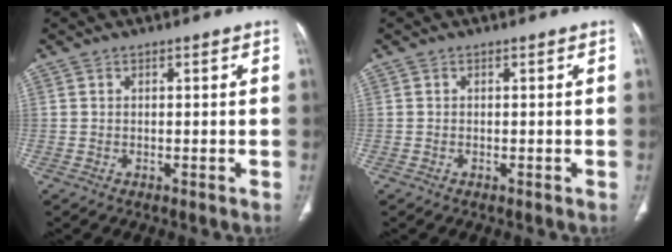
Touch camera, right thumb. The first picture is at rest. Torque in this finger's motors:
{"motor_torque": [-0.37, 0.24, 0.08, -0.38, -0.04]}